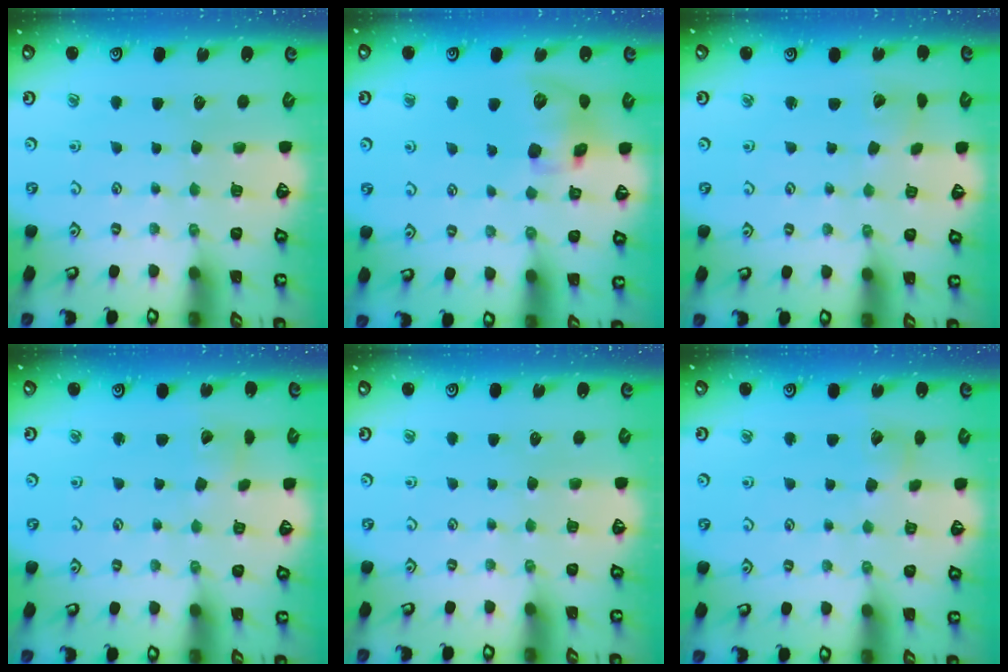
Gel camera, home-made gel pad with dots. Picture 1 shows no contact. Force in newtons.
{"total": 13.6, "press": 13.4, "slide": 2.4}
{"total": 2.2, "press": 2.2, "slide": 0.1}
{"total": 4.2, "press": 4.1, "slide": 0.3}
{"total": 0.0}
{"total": 2.9, "press": 2.9, "slide": 0.3}